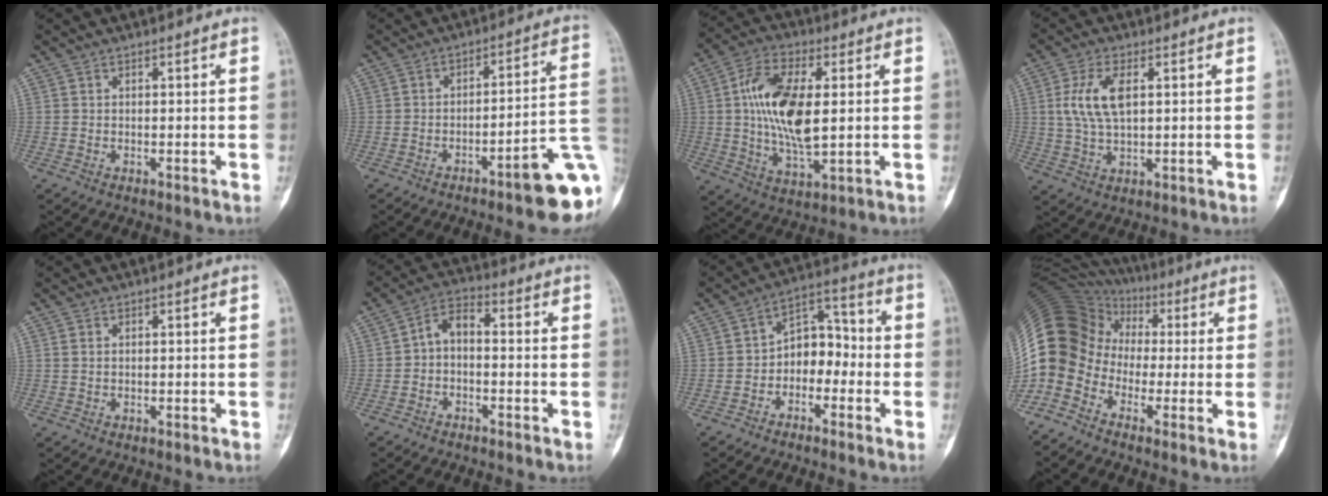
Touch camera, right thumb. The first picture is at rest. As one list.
[{"total": 13.4, "force": [-5.2, 2.3, 12.1], "torque": [-0.124, 0.037, -0.068]}, {"total": 15.1, "force": [1.5, 6.9, 13.4], "torque": [-0.254, -0.006, 0.028]}, {"total": 8.3, "force": [1.9, 4.0, 7.0], "torque": [-0.150, -0.001, 0.039]}, {"total": 0.8, "force": [0.3, 0.5, 0.6], "torque": [-0.013, 0.004, 0.008]}, {"total": 5.2, "force": [-1.0, 3.0, 4.1], "torque": [-0.066, 0.028, -0.032]}, {"total": 8.2, "force": [-2.3, 5.8, 5.3], "torque": [-0.045, 0.047, -0.054]}, {"total": 17.4, "force": [-3.6, 14.4, 9.2], "torque": [-0.196, 0.076, -0.075]}]